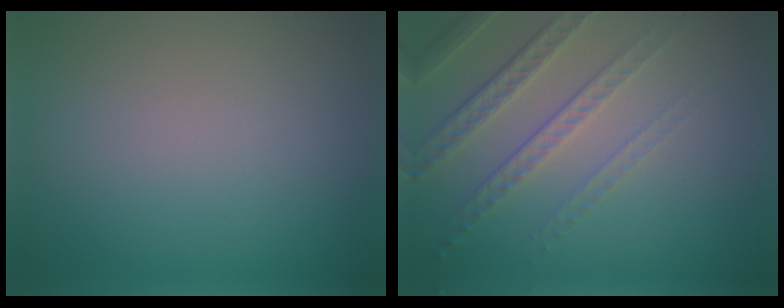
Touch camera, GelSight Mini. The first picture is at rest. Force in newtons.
{"total": 4.6, "press": 3.3, "slide": 3.3}